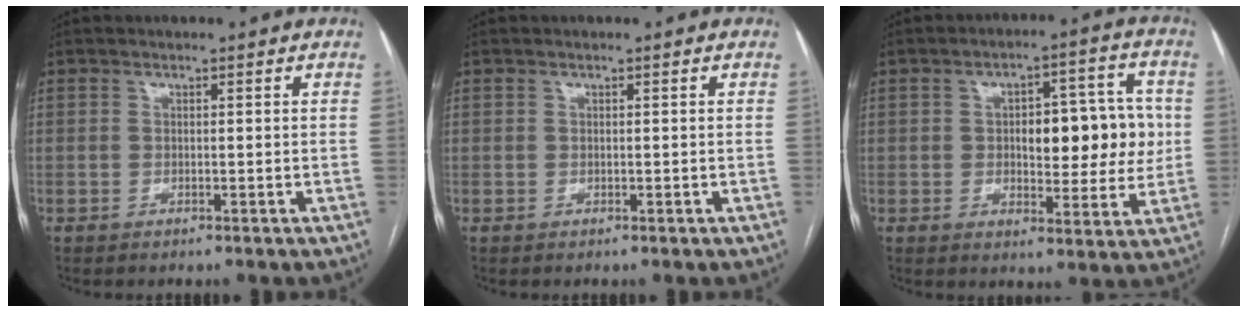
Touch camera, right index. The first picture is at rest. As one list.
[{"total": 0.0}, {"total": 11.9, "force": [0.7, 4.9, 10.7], "torque": [-0.135, 0.026, 0.018]}]